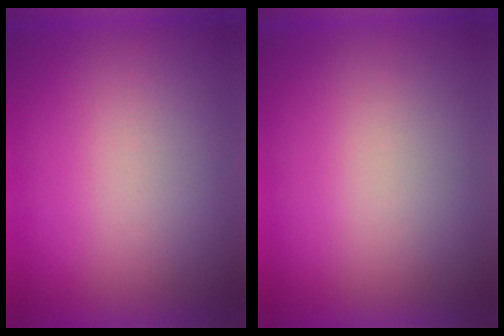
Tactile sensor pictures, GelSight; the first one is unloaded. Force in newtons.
{"total": 0.0}